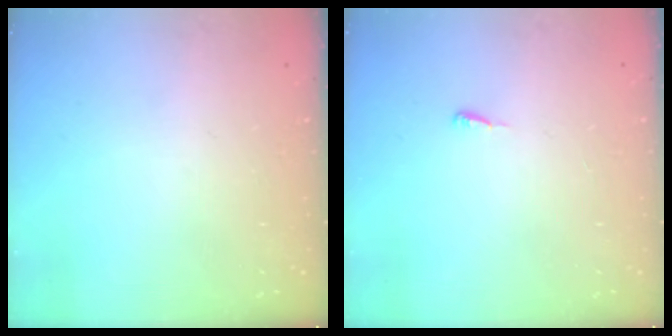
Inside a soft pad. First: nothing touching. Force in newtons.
{"total": 4.4, "press": 4.4, "slide": 0.5}